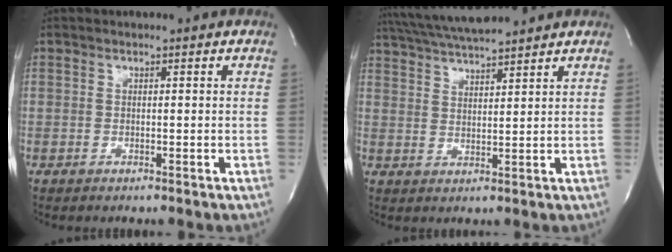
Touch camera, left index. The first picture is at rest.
{"total": 10.4, "force": [9.5, 0.2, 4.2], "torque": [-0.086, 0.019, 0.157]}